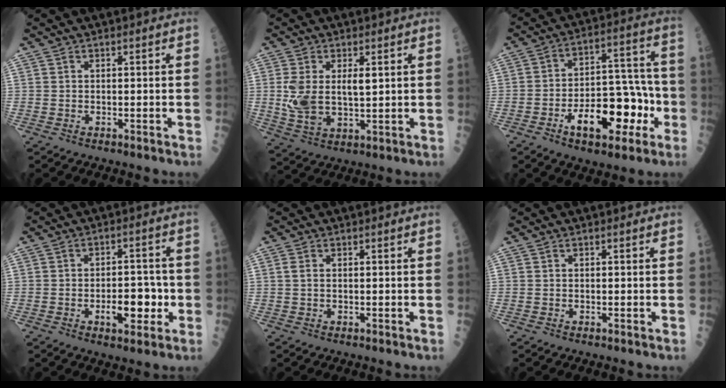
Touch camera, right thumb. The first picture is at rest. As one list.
[{"total": 9.0, "force": [1.4, 4.9, 7.5], "torque": [-0.148, -0.009, 0.036]}, {"total": 16.9, "force": [-6.2, 8.6, 13.1], "torque": [-0.163, 0.055, -0.090]}, {"total": 8.1, "force": [-2.0, 4.1, 6.7], "torque": [-0.076, 0.016, -0.026]}, {"total": 1.2, "force": [0.2, 0.7, 1.0], "torque": [-0.020, 0.001, 0.003]}, {"total": 0.0}]